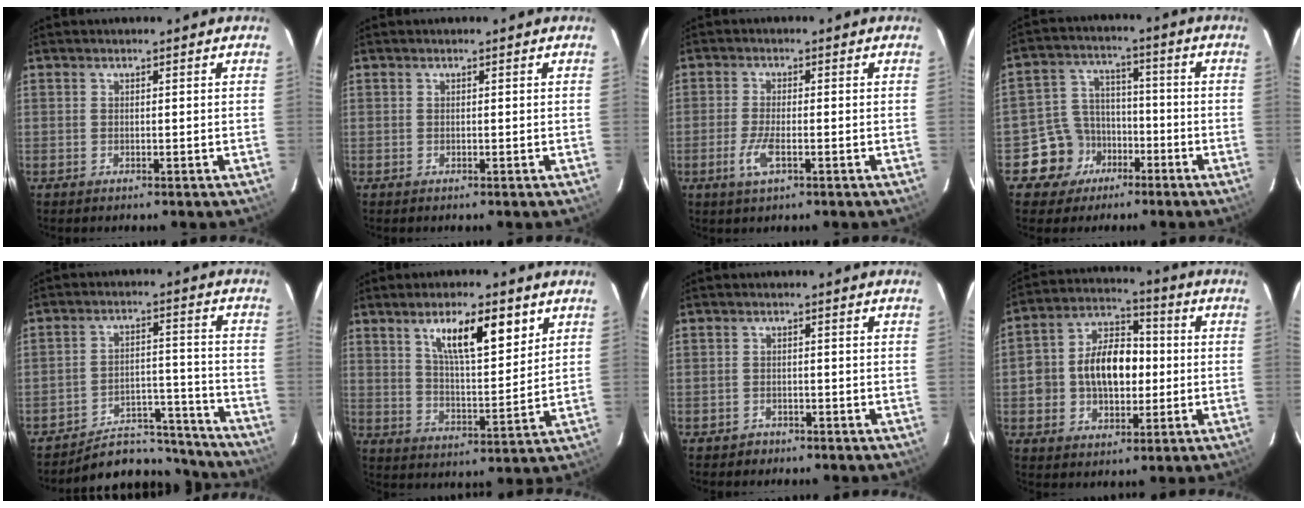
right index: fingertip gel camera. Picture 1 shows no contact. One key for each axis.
{"total": 0.0}
{"total": 4.7, "fx": -2.0, "fy": 1.2, "fz": 4.0, "tx": -0.091, "ty": -0.007, "tz": -0.040}
{"total": 9.0, "fx": -4.9, "fy": 7.4, "fz": 1.4, "tx": -0.050, "ty": 0.032, "tz": -0.074}
{"total": 14.9, "fx": -14.0, "fy": 4.9, "fz": 1.8, "tx": -0.030, "ty": 0.053, "tz": -0.189}
{"total": 12.1, "fx": 6.5, "fy": 3.4, "fz": 9.6, "tx": -0.154, "ty": 0.008, "tz": 0.114}
{"total": 2.2, "fx": -1.5, "fy": 1.6, "fz": 0.1, "tx": -0.007, "ty": 0.006, "tz": -0.021}
{"total": 12.5, "fx": -0.8, "fy": 8.7, "fz": 9.0, "tx": -0.175, "ty": 0.031, "tz": -0.010}